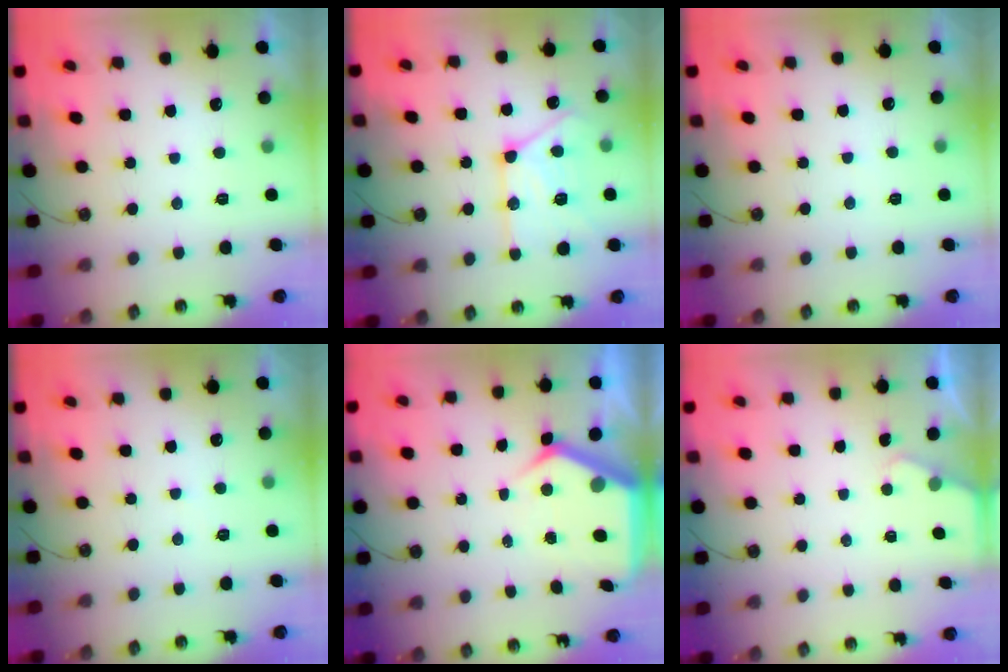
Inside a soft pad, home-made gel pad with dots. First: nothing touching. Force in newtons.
{"total": 16.4, "press": 16.3, "slide": 1.4}
{"total": 2.5, "press": 2.5, "slide": 0.4}
{"total": 2.7, "press": 2.6, "slide": 0.4}
{"total": 7.8, "press": 7.7, "slide": 1.3}
{"total": 1.7, "press": 1.6, "slide": 0.2}